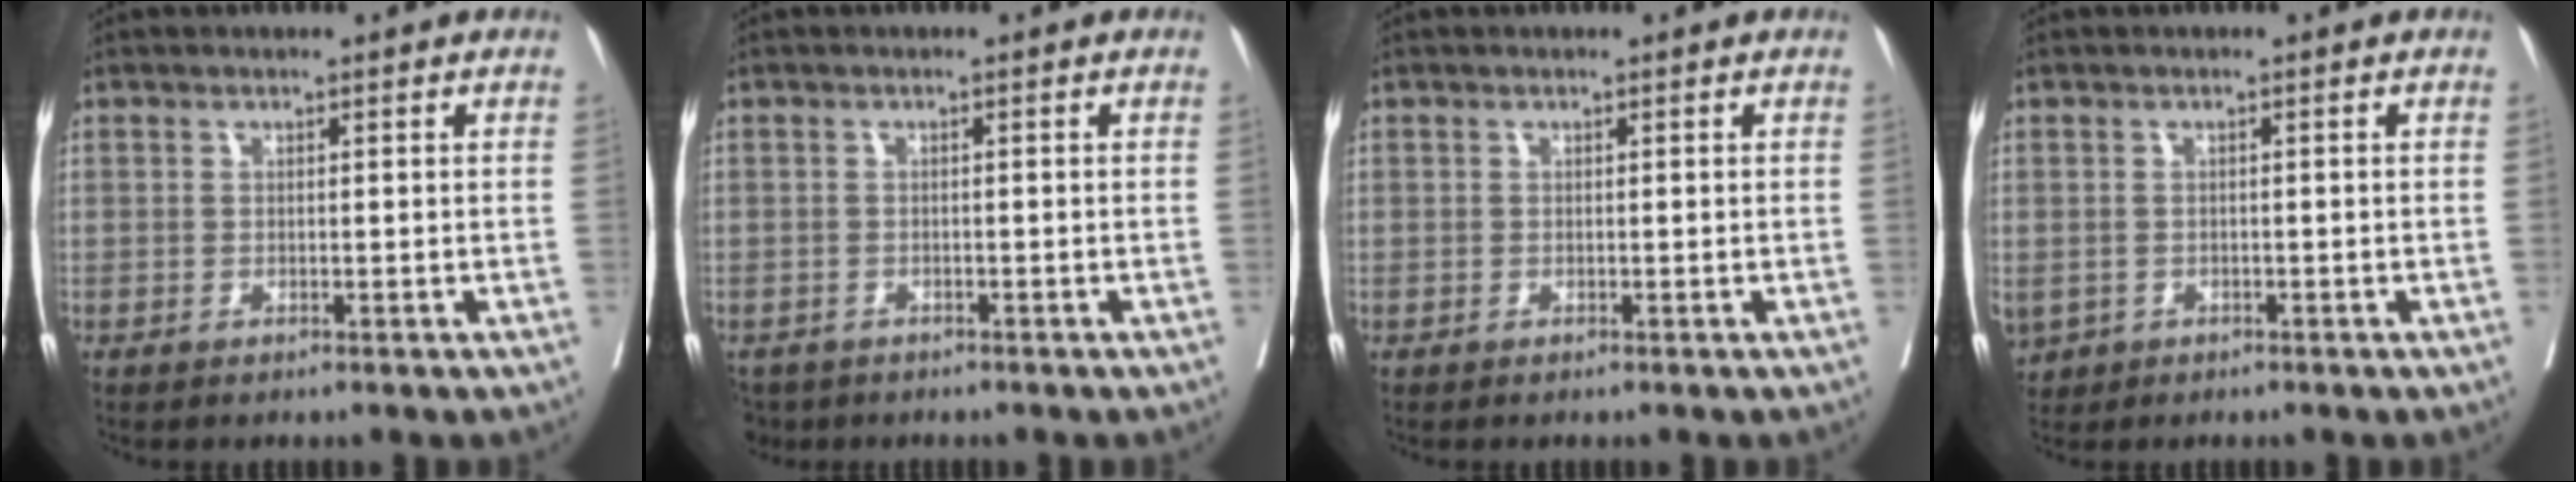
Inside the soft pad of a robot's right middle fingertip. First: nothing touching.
{"total": 3.9, "force": [-3.0, 2.4, 0.6], "torque": [-0.008, -0.002, -0.050]}
{"total": 0.0}
{"total": 4.5, "force": [-2.0, 3.7, 1.7], "torque": [-0.050, -0.005, -0.027]}